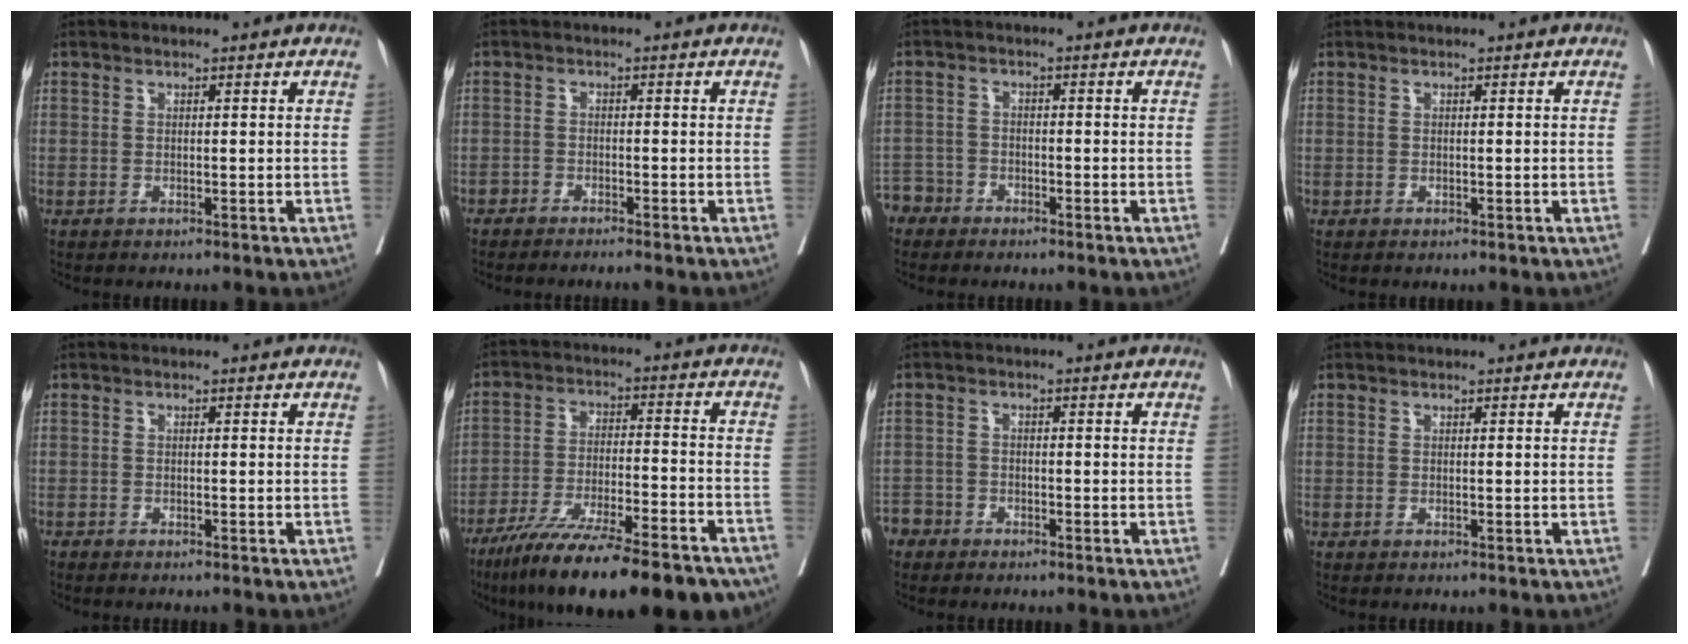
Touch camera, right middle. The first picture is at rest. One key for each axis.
{"total": 3.0, "fx": -2.7, "fy": 0.1, "fz": 1.2, "tx": -0.012, "ty": -0.003, "tz": -0.042}
{"total": 3.4, "fx": -2.7, "fy": 1.9, "fz": -0.5, "tx": 0.012, "ty": 0.005, "tz": -0.059}
{"total": 0.0}
{"total": 0.9, "fx": -0.8, "fy": 0.0, "fz": 0.3, "tx": -0.001, "ty": 0.001, "tz": -0.014}
{"total": 23.7, "fx": -18.5, "fy": 4.0, "fz": 14.3, "tx": -0.175, "ty": -0.015, "tz": -0.282}
{"total": 2.8, "fx": -2.1, "fy": 1.7, "fz": -0.3, "tx": 0.007, "ty": 0.008, "tz": -0.045}
{"total": 0.0}